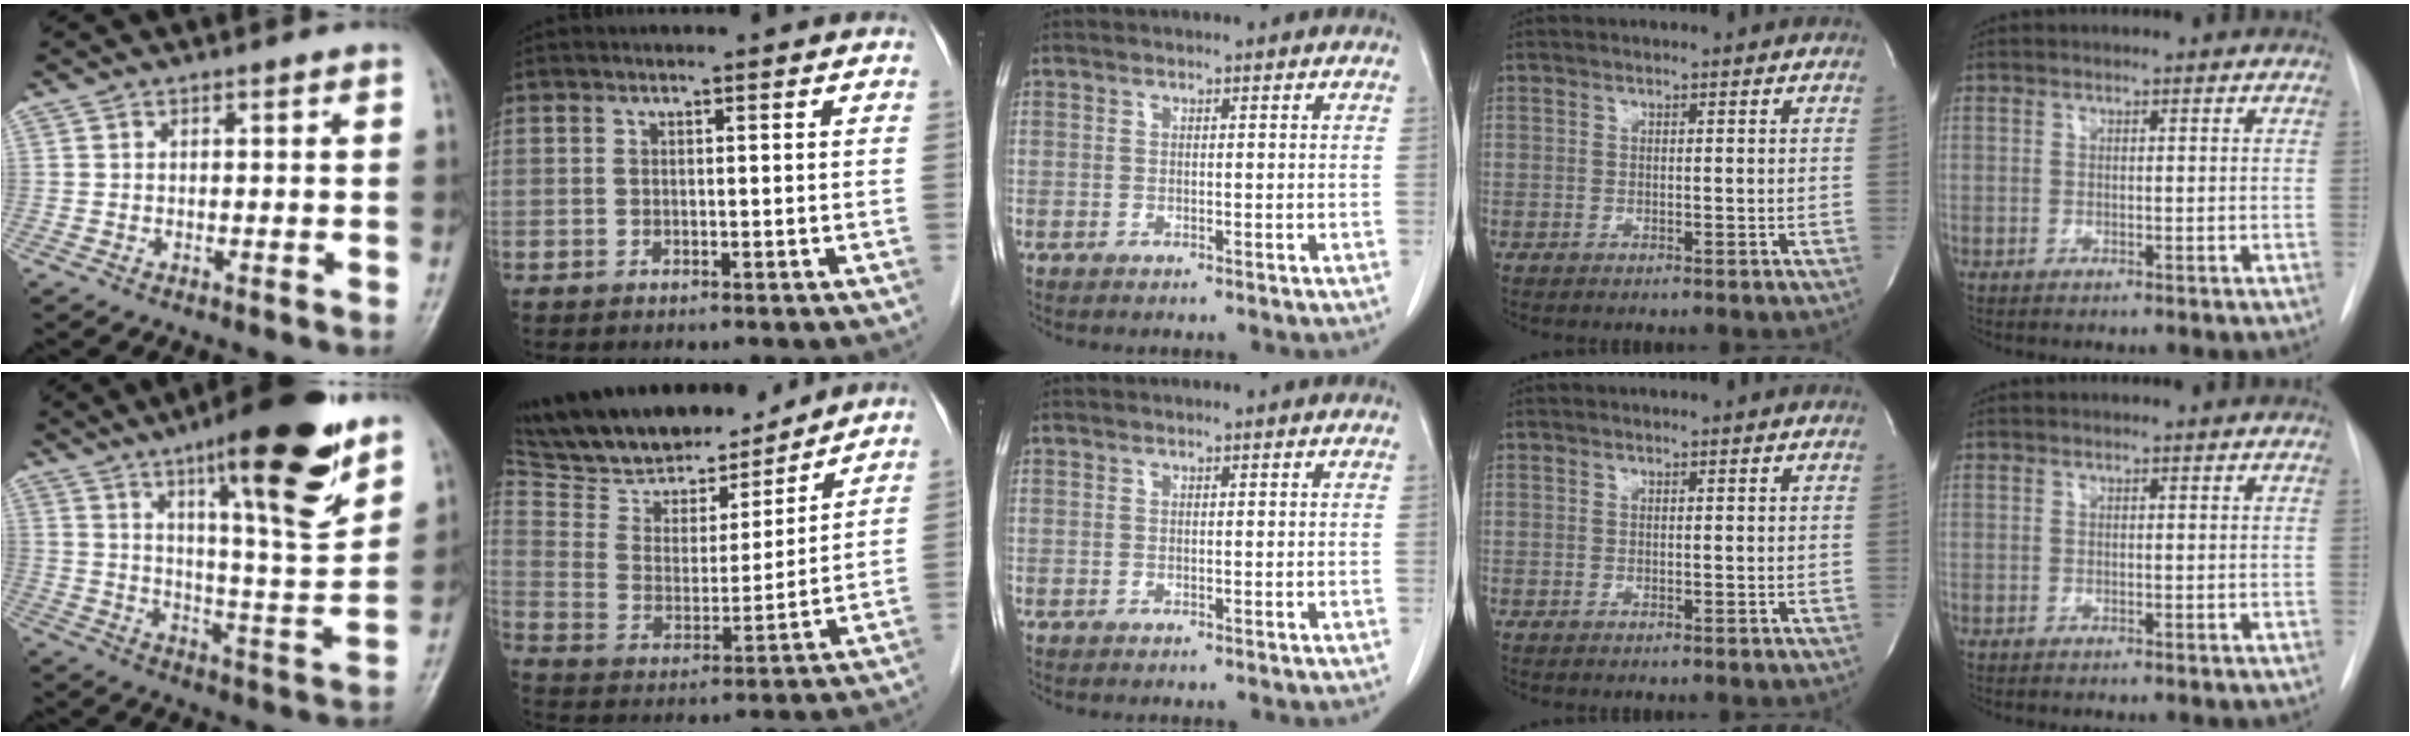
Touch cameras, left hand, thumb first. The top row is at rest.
{"thumb": {"total": 20.2, "force": [12.3, 3.8, 15.6], "torque": [-0.201, -0.066, 0.189]}, "index": {"total": 18.8, "force": [16.2, 5.8, 7.6], "torque": [-0.137, 0.009, 0.278]}}